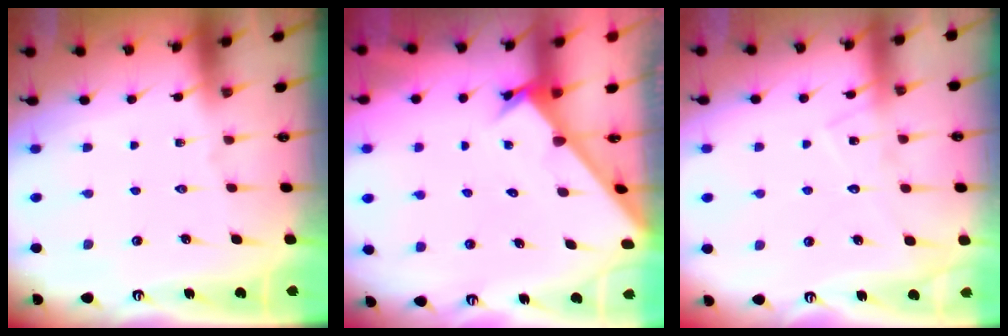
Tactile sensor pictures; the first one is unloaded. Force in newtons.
{"total": 2.4, "press": 2.4, "slide": 0.1}
{"total": 9.5, "press": 9.5, "slide": 0.6}